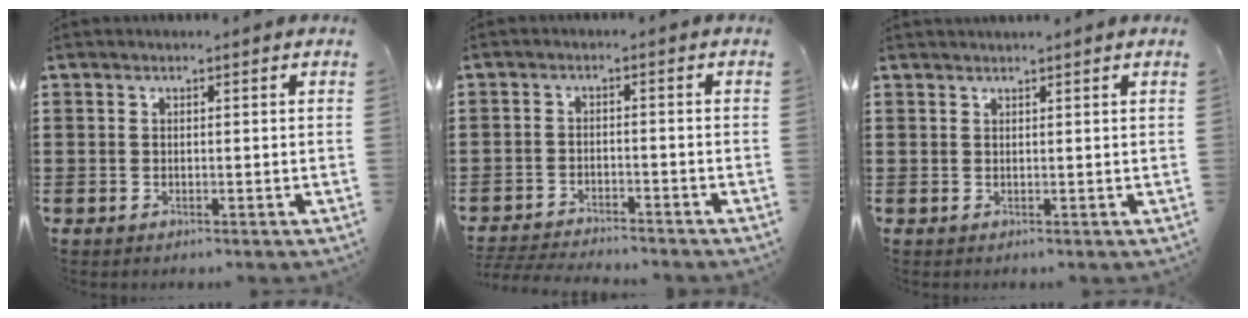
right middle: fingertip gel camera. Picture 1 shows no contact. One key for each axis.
{"total": 3.5, "fx": -3.5, "fy": 0.1, "fz": 0.4, "tx": -0.017, "ty": -0.004, "tz": -0.075}
{"total": 0.9, "fx": 0.8, "fy": -0.3, "fz": 0.1, "tx": -0.004, "ty": -0.003, "tz": 0.017}